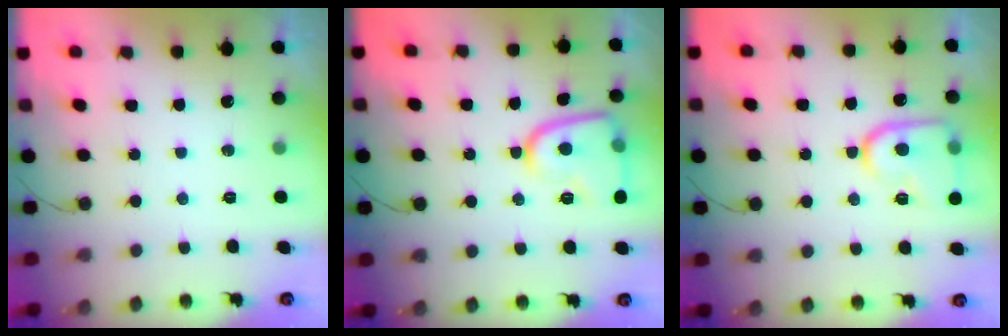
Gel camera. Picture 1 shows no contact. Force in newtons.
{"total": 12.0, "press": 12.0, "slide": 0.6}
{"total": 13.9, "press": 13.8, "slide": 1.2}